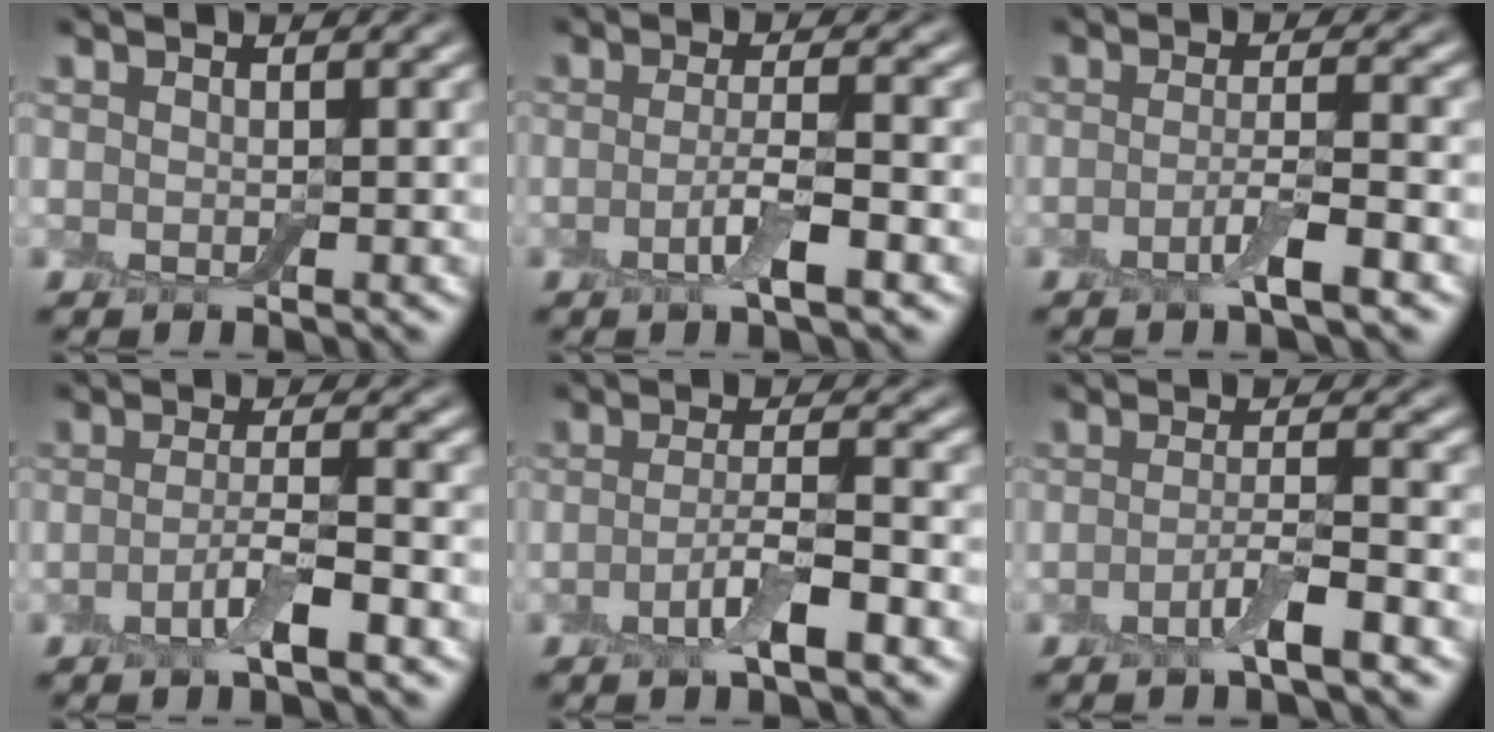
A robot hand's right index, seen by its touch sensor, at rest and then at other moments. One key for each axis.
{"total": 3.4, "fx": -1.0, "fy": 0.7, "fz": 3.1, "tx": -0.059, "ty": -0.001, "tz": -0.024}
{"total": 3.0, "fx": -1.3, "fy": 0.4, "fz": 2.7, "tx": -0.048, "ty": 0.004, "tz": -0.032}
{"total": 3.5, "fx": -1.5, "fy": 0.6, "fz": 3.1, "tx": -0.059, "ty": 0.005, "tz": -0.037}
{"total": 4.0, "fx": -1.7, "fy": 0.8, "fz": 3.5, "tx": -0.066, "ty": 0.005, "tz": -0.039}
{"total": 3.3, "fx": -1.7, "fy": 0.4, "fz": 2.8, "tx": -0.051, "ty": 0.006, "tz": -0.041}